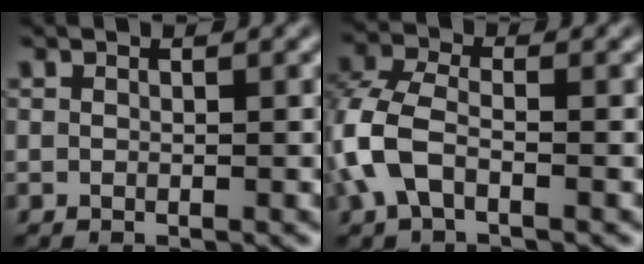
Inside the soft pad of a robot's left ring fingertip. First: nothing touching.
{"total": 4.9, "force": [-1.5, 2.9, 3.7], "torque": [-0.099, 0.004, -0.040]}